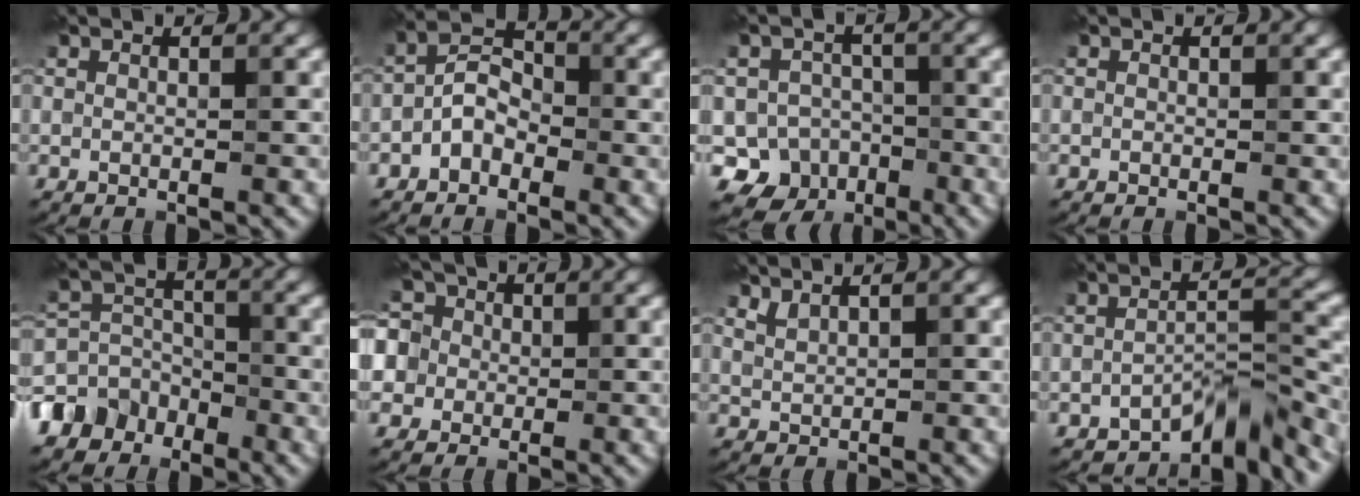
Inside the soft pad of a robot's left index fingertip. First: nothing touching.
{"total": 3.0, "force": [-1.5, 2.0, 1.7], "torque": [-0.025, 0.014, -0.035]}
{"total": 7.5, "force": [-3.8, 6.3, 1.4], "torque": [0.009, -0.008, -0.071]}
{"total": 0.0}
{"total": 6.7, "force": [-4.2, 5.0, 1.4], "torque": [-0.006, -0.001, -0.091]}
{"total": 9.9, "force": [1.9, 8.6, 4.5], "torque": [-0.096, 0.050, -0.012]}
{"total": 1.3, "force": [1.1, 0.4, 0.4], "torque": [-0.014, -0.001, 0.027]}
{"total": 5.3, "force": [-4.3, 1.5, 2.8], "torque": [-0.031, 0.009, -0.073]}